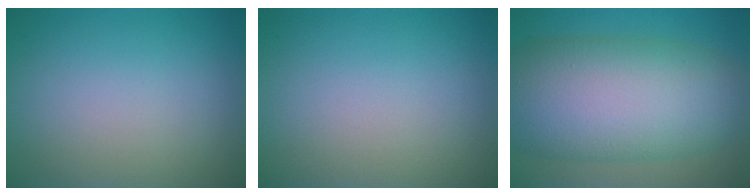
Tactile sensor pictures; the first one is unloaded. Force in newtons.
{"total": 0.0}
{"total": 13.8, "press": 13.8, "slide": 0.4}